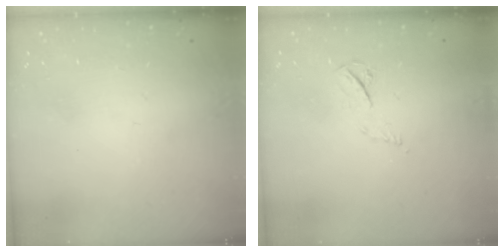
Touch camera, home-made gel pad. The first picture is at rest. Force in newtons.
{"total": 4.8, "press": 4.8, "slide": 0.6}